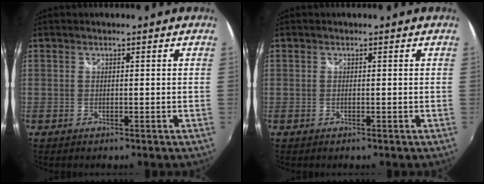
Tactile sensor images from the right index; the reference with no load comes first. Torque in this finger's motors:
{"motor_torque": [0.15, 0.14, -0.01, -0.01]}